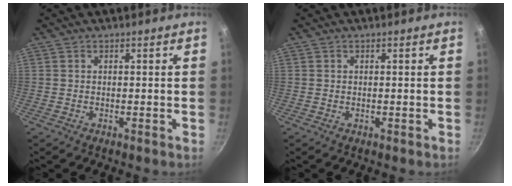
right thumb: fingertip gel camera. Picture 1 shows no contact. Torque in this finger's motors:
{"motor_torque": [0.04, 0.29, -0.32, 0.25, -0.02]}